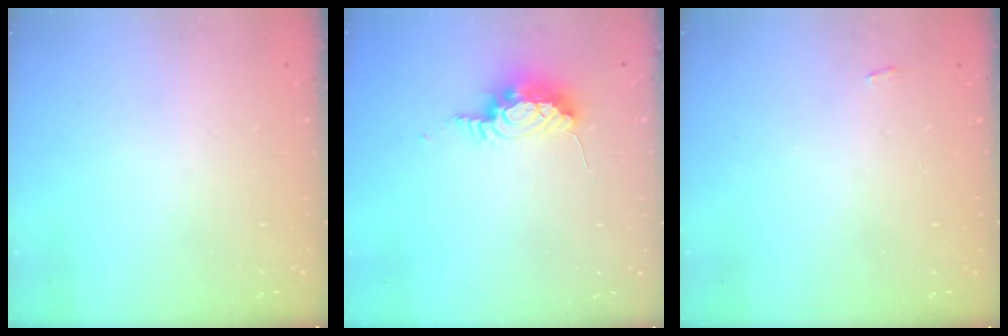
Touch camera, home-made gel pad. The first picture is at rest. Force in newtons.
{"total": 9.1, "press": 8.6, "slide": 3.0}
{"total": 2.2, "press": 2.2, "slide": 0.3}